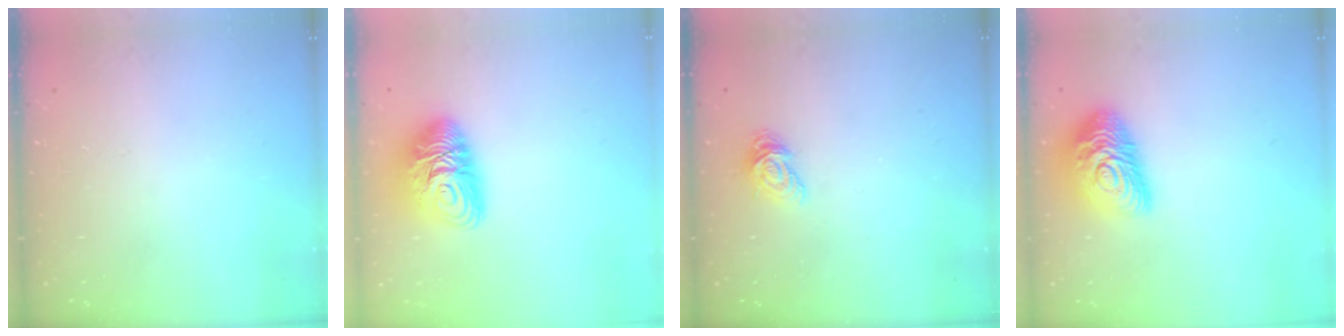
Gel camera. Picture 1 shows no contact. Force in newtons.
{"total": 11.7, "press": 11.7, "slide": 1.0}
{"total": 8.4, "press": 8.4, "slide": 0.3}
{"total": 16.3, "press": 16.2, "slide": 0.8}